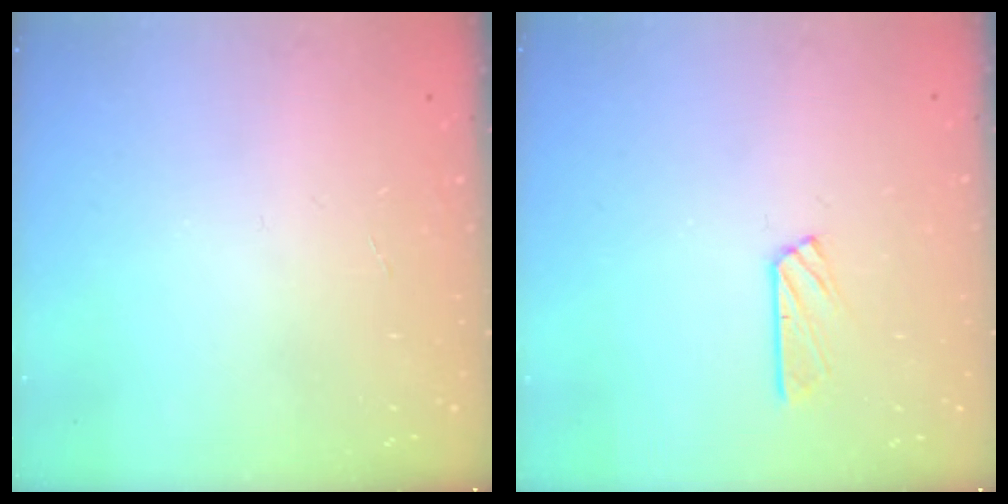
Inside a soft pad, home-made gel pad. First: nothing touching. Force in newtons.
{"total": 6.1, "press": 6.1, "slide": 0.3}